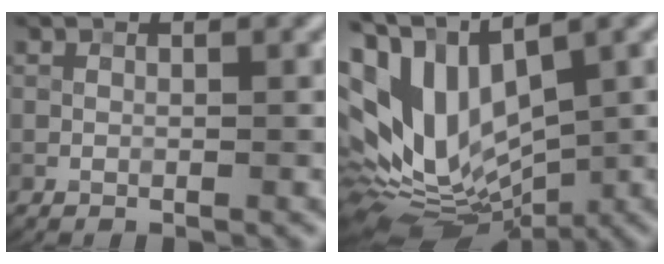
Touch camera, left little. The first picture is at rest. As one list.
[{"total": 13.3, "force": [2.1, 7.8, 10.5], "torque": [-0.233, -0.008, 0.046]}]